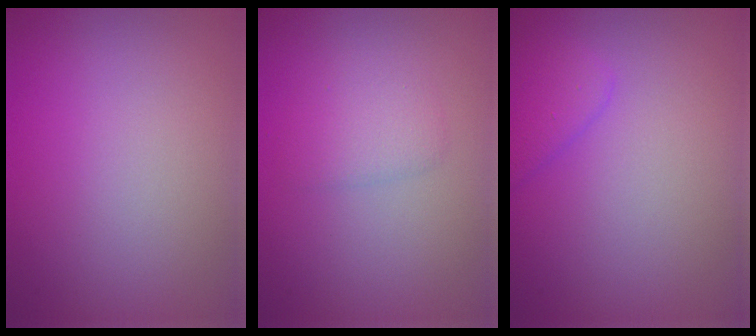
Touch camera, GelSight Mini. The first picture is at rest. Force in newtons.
{"total": 2.1, "press": 2.1, "slide": 0.1}
{"total": 1.9, "press": 1.9, "slide": 0.1}